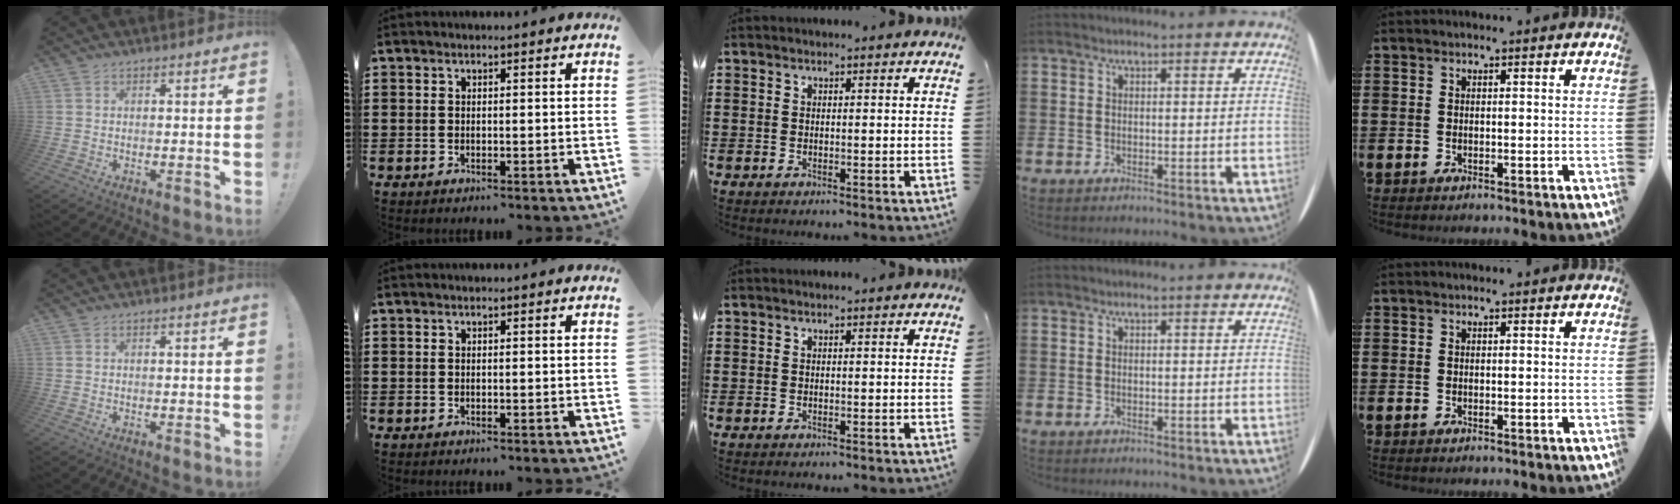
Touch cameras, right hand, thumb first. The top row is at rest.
{}